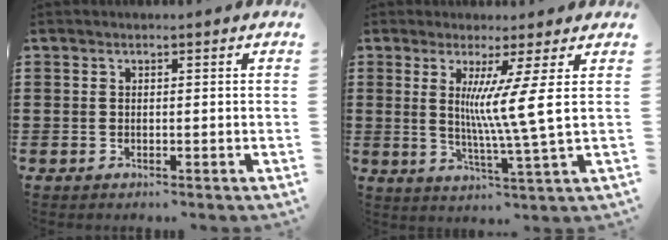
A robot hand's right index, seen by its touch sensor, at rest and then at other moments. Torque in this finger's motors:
{"motor_torque": [1.59, 0.00, 0.42, 0.21]}